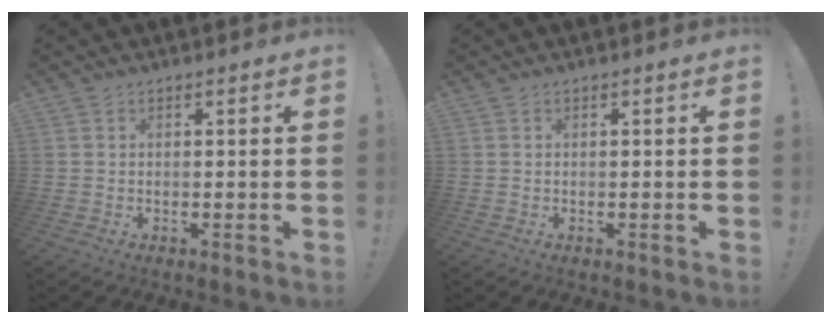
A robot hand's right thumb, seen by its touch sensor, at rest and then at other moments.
{"total": 0.0}